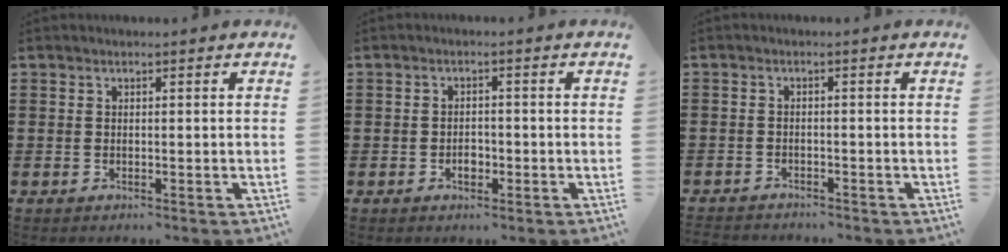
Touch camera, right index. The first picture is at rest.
{"total": 1.9, "force": [-0.9, 1.1, 1.3], "torque": [-0.028, -0.003, -0.016]}
{"total": 1.6, "force": [-1.5, 0.2, -0.1], "torque": [-0.003, 0.002, -0.035]}